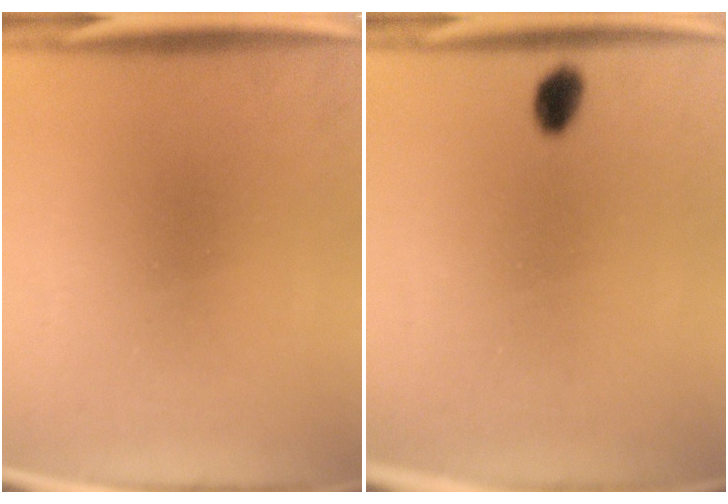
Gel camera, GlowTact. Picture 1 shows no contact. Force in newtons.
{"total": 2.7}